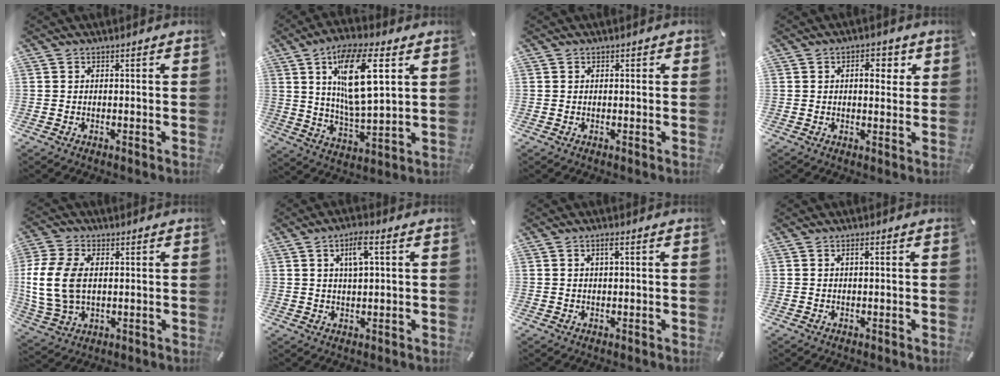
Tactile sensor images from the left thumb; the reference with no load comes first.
{"total": 16.9, "force": [6.6, 6.0, 14.4], "torque": [-0.271, -0.010, 0.103]}
{"total": 0.6, "force": [0.1, 0.5, 0.4], "torque": [-0.007, 0.004, 0.001]}
{"total": 5.4, "force": [1.7, 3.1, 4.1], "torque": [-0.040, -0.008, 0.014]}
{"total": 11.8, "force": [0.8, 8.3, 8.3], "torque": [-0.205, 0.004, 0.015]}
{"total": 5.9, "force": [2.2, 1.6, 5.3], "torque": [-0.108, 0.007, 0.035]}
{"total": 2.1, "force": [0.6, 0.5, 1.9], "torque": [-0.038, 0.004, 0.009]}
{"total": 1.4, "force": [0.3, 0.3, 1.3], "torque": [-0.026, 0.002, 0.004]}